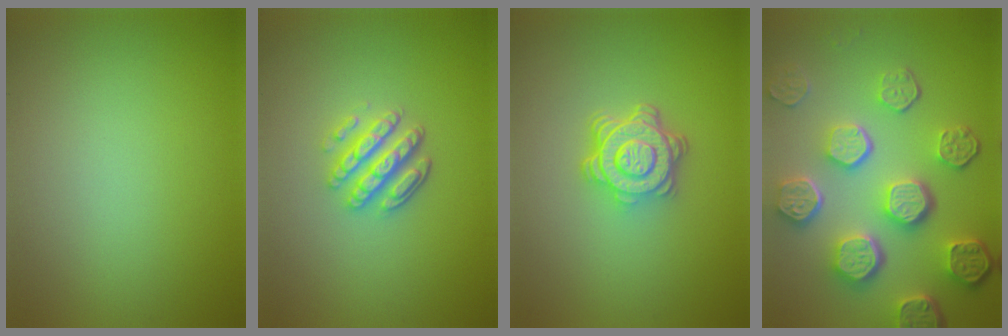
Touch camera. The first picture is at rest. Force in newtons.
{"total": 3.6, "press": 3.1, "slide": 1.8}
{"total": 4.8, "press": 3.7, "slide": 3.1}
{"total": 8.3, "press": 6.2, "slide": 5.5}